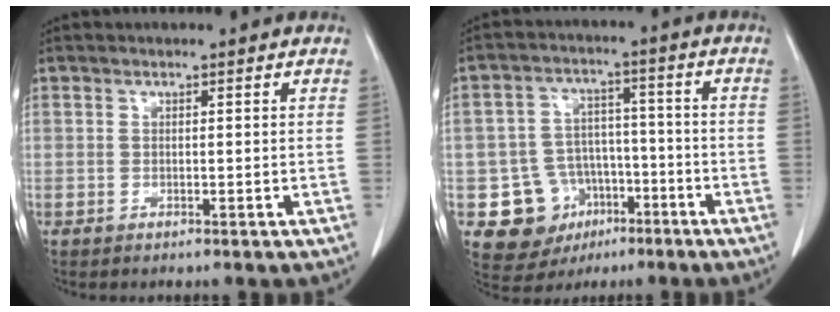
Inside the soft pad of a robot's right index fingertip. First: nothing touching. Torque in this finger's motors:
{"motor_torque": [-0.16, -0.11, -0.66, -0.11]}